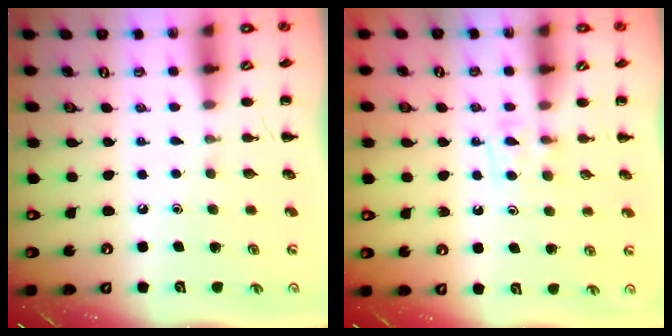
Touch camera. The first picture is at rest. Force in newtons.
{"total": 4.5, "press": 4.2, "slide": 1.5}